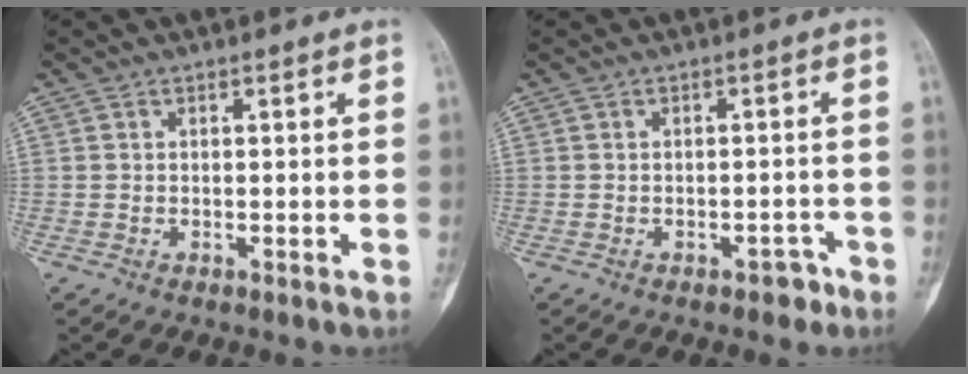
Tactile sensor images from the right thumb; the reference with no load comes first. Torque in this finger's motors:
{"motor_torque": [1.59, 1.28, 0.07, -0.27, 0.01]}